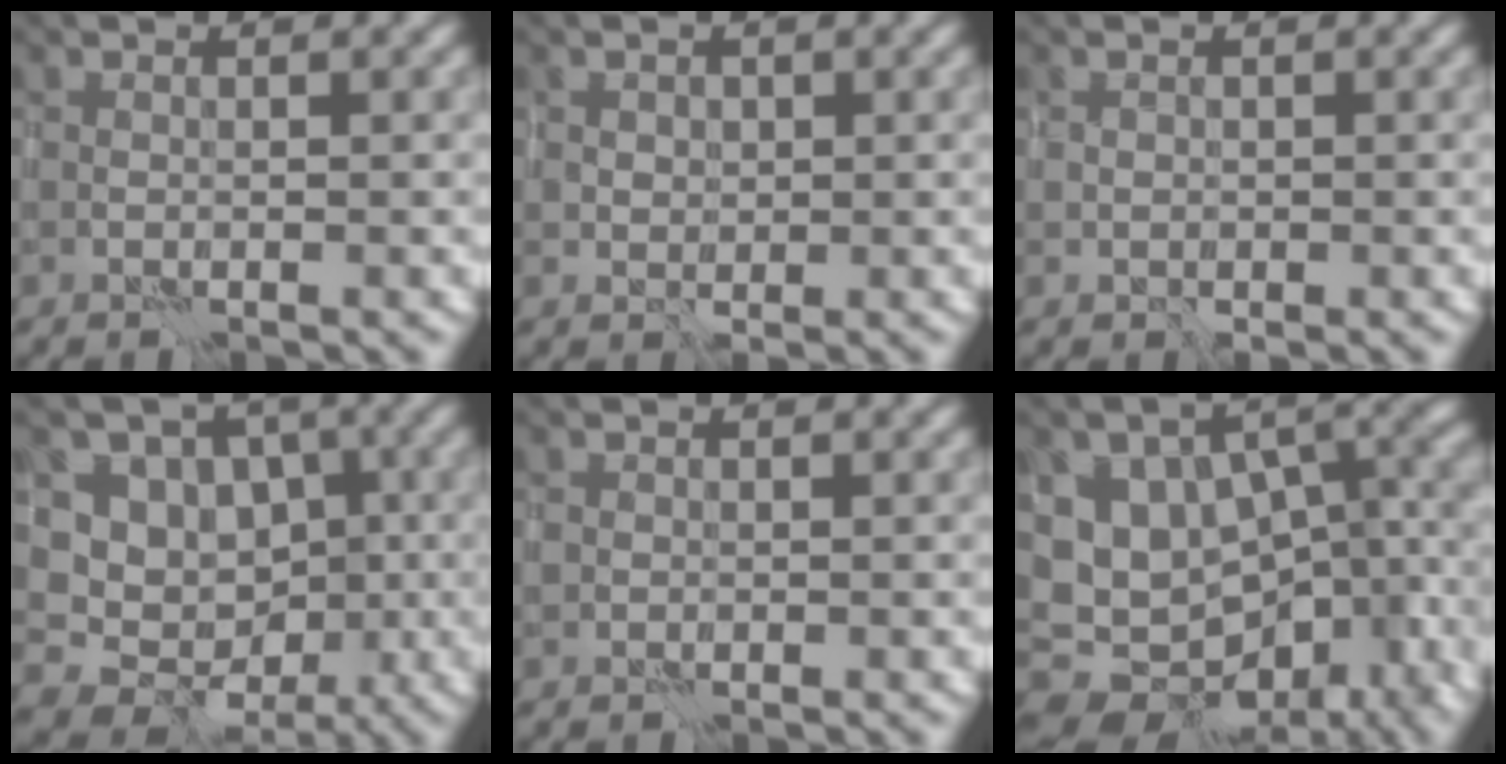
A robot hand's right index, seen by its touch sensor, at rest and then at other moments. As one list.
[{"total": 0.9, "force": [0.4, 0.8, -0.1], "torque": [0.003, -0.001, 0.008]}, {"total": 0.6, "force": [0.1, 0.6, -0.2], "torque": [0.007, -0.002, 0.004]}, {"total": 9.5, "force": [-0.1, 8.7, 4.0], "torque": [-0.034, 0.016, -0.027]}, {"total": 0.8, "force": [0.0, 0.8, 0.0], "torque": [0.003, -0.001, 0.002]}, {"total": 15.1, "force": [-4.7, 10.8, 9.4], "torque": [-0.145, -0.023, -0.023]}]